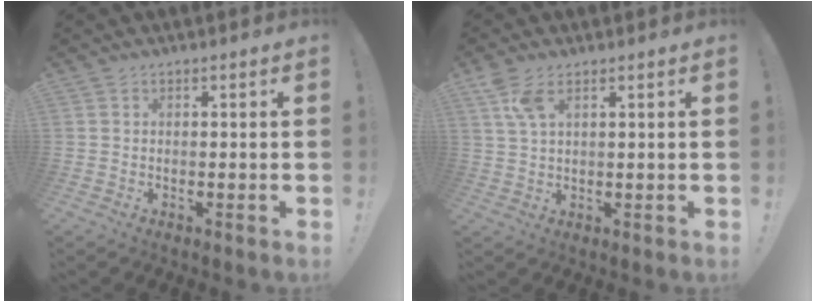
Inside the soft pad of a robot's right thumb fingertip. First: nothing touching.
{"total": 5.9, "force": [3.2, 2.3, 4.4], "torque": [-0.084, -0.007, 0.060]}